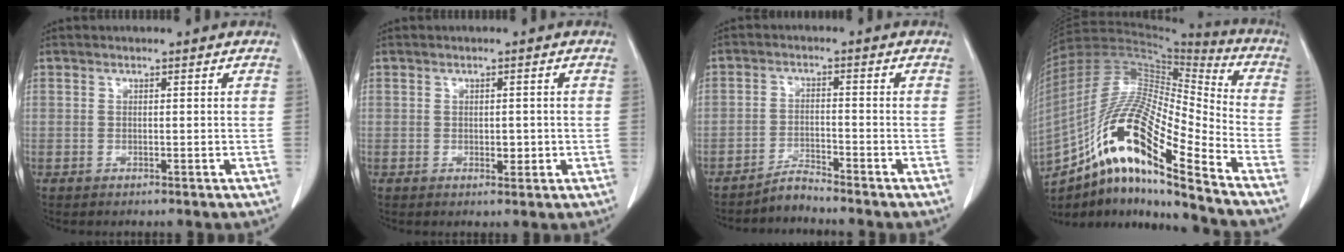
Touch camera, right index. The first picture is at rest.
{"total": 1.7, "force": [-0.2, 1.0, 1.4], "torque": [-0.017, 0.000, 0.005]}
{"total": 2.6, "force": [-2.6, -0.2, -0.2], "torque": [0.008, -0.012, -0.048]}
{"total": 21.8, "force": [-13.6, 2.4, 16.8], "torque": [-0.339, -0.007, -0.246]}